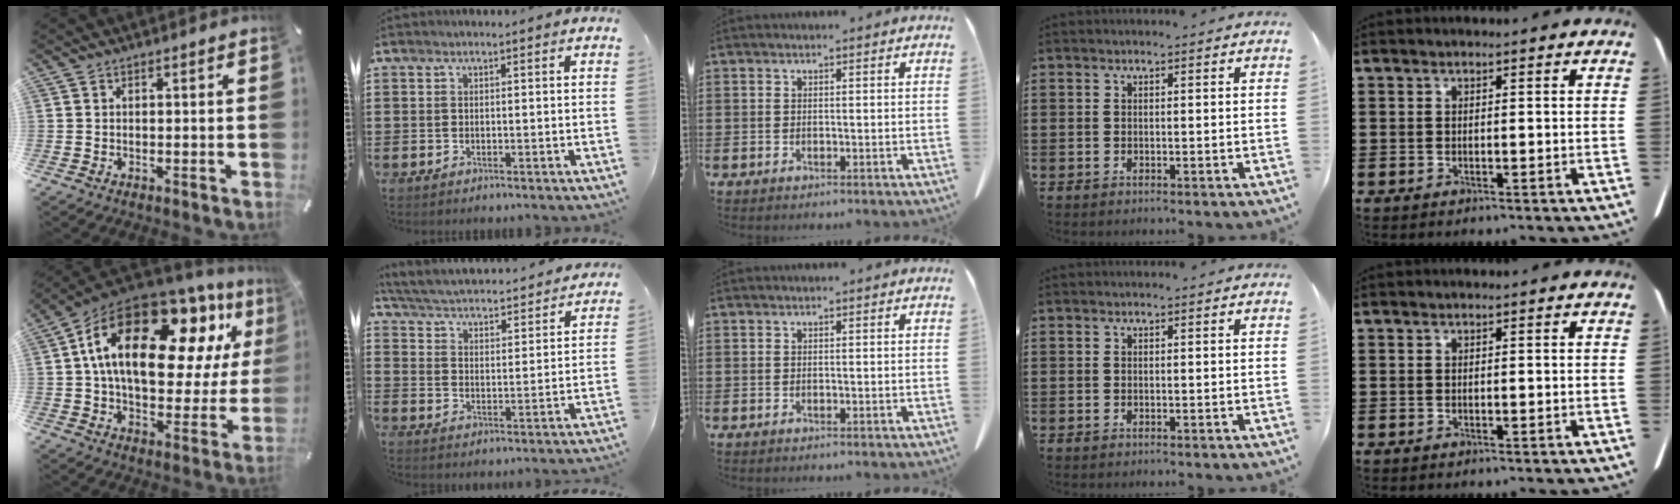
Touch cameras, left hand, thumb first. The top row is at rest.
{"thumb": {"total": 25.3, "force": [10.7, 13.3, 18.7], "torque": [-0.329, -0.055, 0.178]}, "index": {"total": 3.3, "force": [3.3, -0.3, 0.6], "torque": [-0.032, -0.031, 0.047]}}